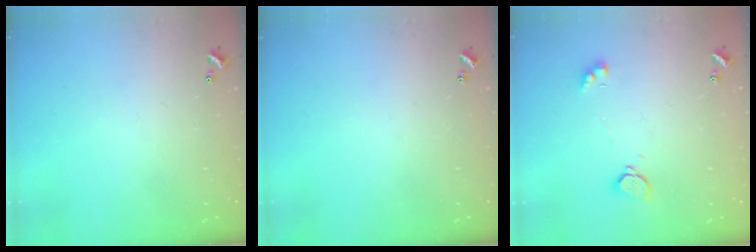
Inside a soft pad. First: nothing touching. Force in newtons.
{"total": 0.0}
{"total": 2.2, "press": 2.2, "slide": 0.2}